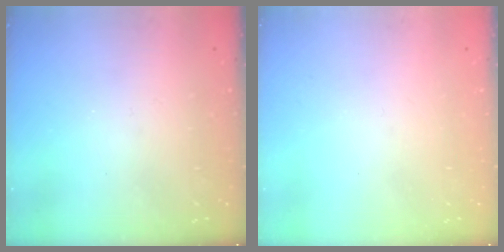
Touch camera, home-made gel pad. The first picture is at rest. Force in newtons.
{"total": 0.0}